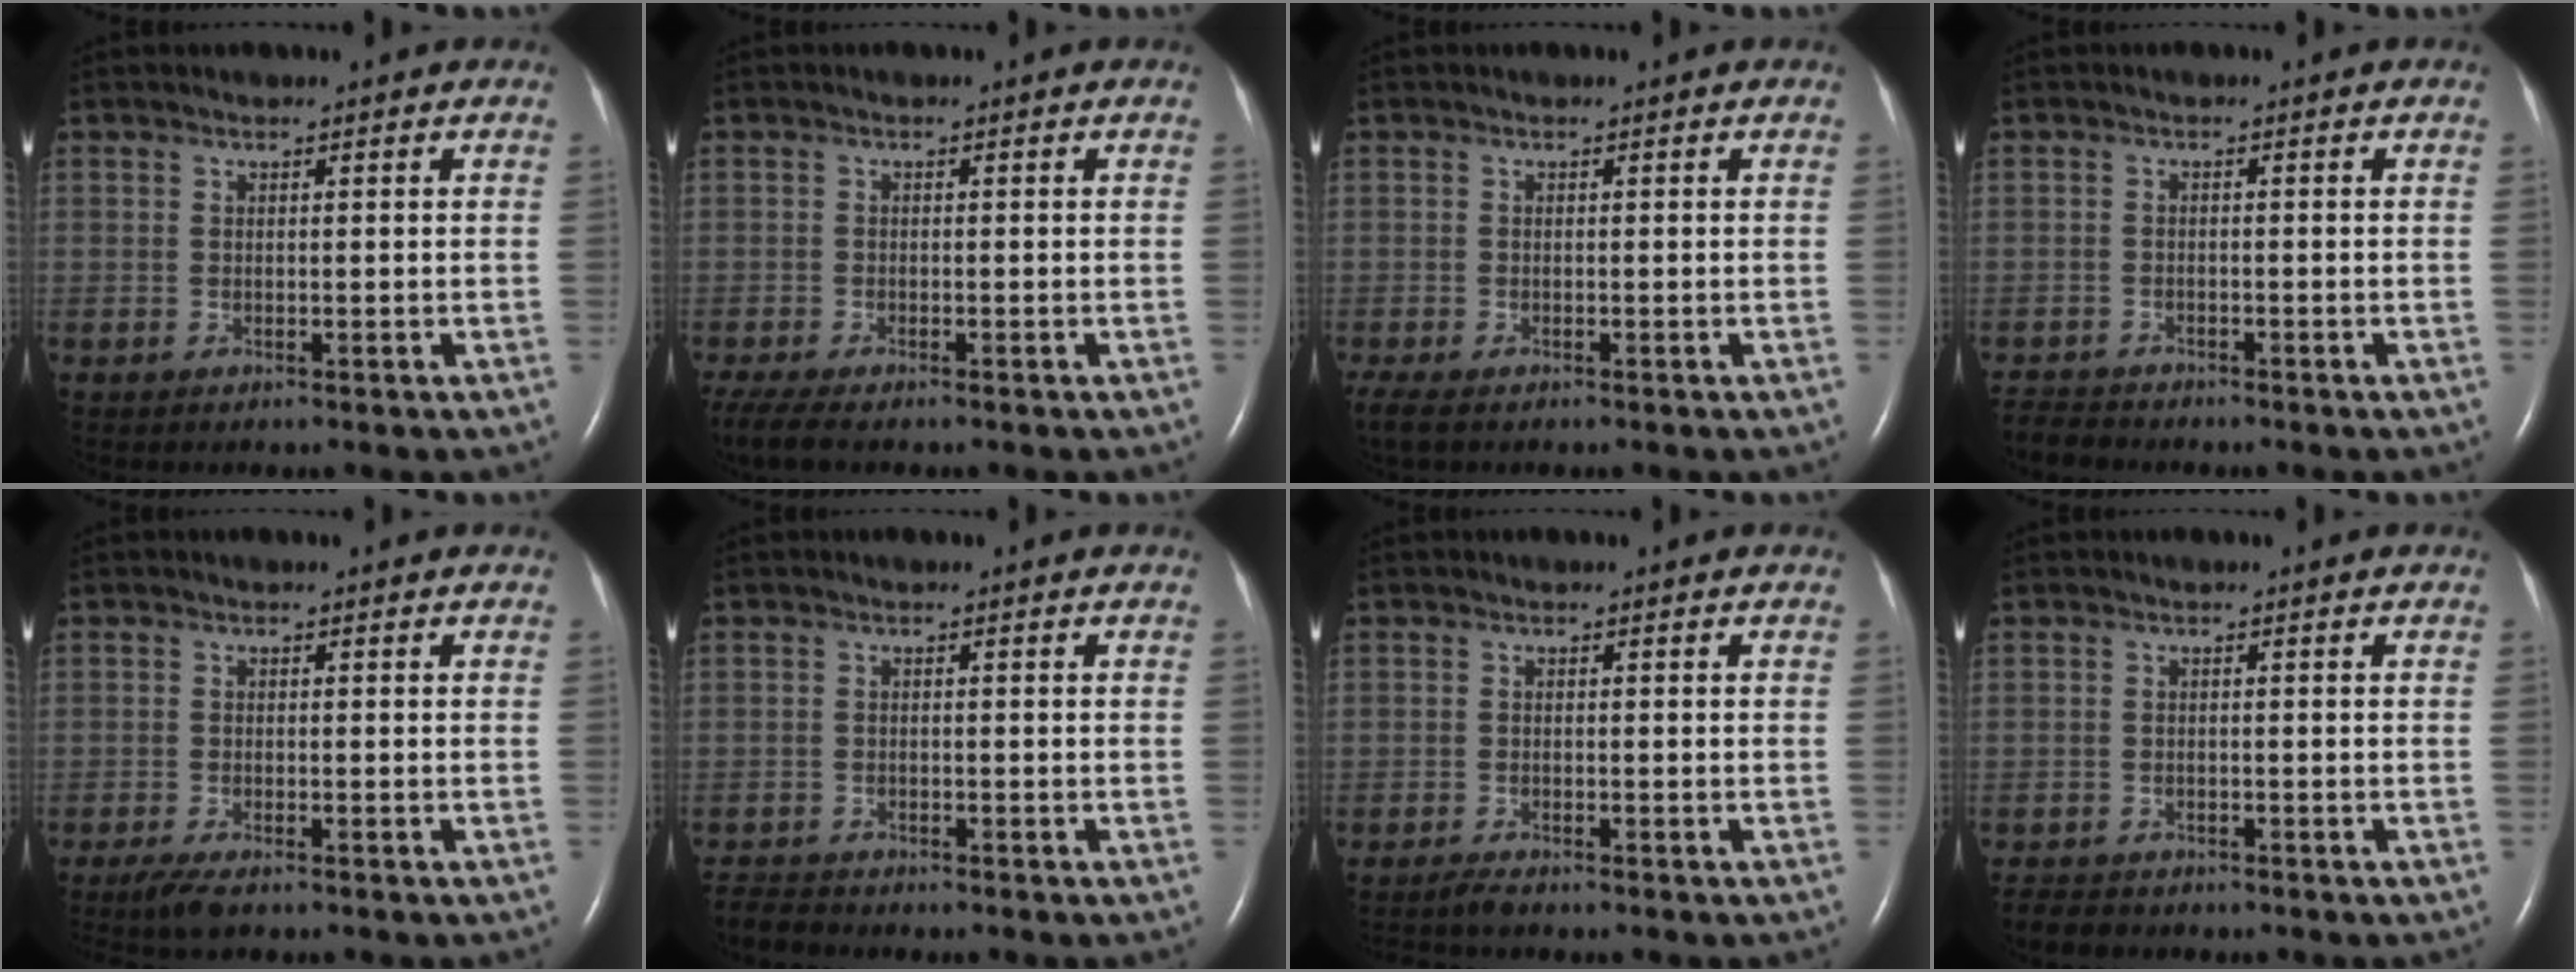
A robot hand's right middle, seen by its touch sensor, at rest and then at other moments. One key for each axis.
{"total": 5.3, "fx": -4.2, "fy": 1.0, "fz": 3.0, "tx": -0.064, "ty": -0.017, "tz": -0.071}
{"total": 3.4, "fx": -2.5, "fy": 1.1, "fz": 2.0, "tx": -0.047, "ty": -0.013, "tz": -0.040}
{"total": 3.0, "fx": -3.0, "fy": 0.5, "fz": 0.0, "tx": -0.003, "ty": -0.012, "tz": -0.052}
{"total": 3.7, "fx": -2.8, "fy": 0.8, "fz": 2.3, "tx": -0.050, "ty": -0.012, "tz": -0.047}
{"total": 2.8, "fx": -2.8, "fy": 0.3, "fz": -0.1, "tx": -0.001, "ty": -0.013, "tz": -0.050}
{"total": 1.5, "fx": -1.4, "fy": 0.0, "fz": 0.5, "tx": -0.017, "ty": -0.006, "tz": -0.026}
{"total": 3.5, "fx": -3.2, "fy": 1.3, "fz": 0.7, "tx": -0.015, "ty": -0.007, "tz": -0.048}